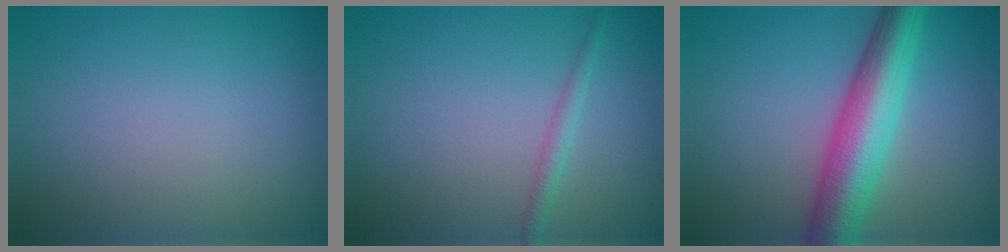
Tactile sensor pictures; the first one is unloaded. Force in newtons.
{"total": 1.3, "press": 1.3, "slide": 0.1}
{"total": 7.5, "press": 7.5, "slide": 0.1}